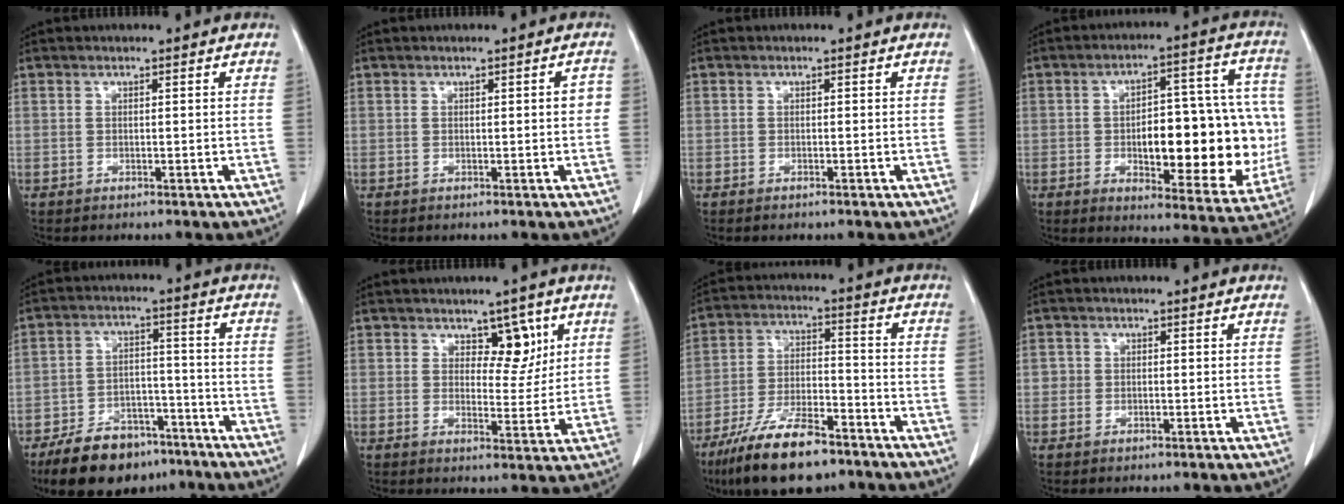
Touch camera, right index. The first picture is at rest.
{"total": 1.6, "force": [0.1, 0.4, 1.5], "torque": [-0.015, 0.004, 0.001]}
{"total": 0.7, "force": [-0.5, 0.2, 0.3], "torque": [-0.010, -0.002, -0.007]}
{"total": 19.7, "force": [-2.0, 7.3, 18.2], "torque": [-0.208, 0.027, -0.010]}
{"total": 12.6, "force": [-9.4, 6.4, 5.3], "torque": [-0.081, 0.012, -0.152]}
{"total": 5.1, "force": [2.6, 2.8, 3.3], "torque": [-0.033, -0.003, 0.039]}
{"total": 14.4, "force": [-10.3, 4.2, 9.1], "torque": [-0.177, -0.015, -0.186]}
{"total": 1.5, "force": [0.0, 1.5, 0.2], "torque": [0.004, 0.005, -0.002]}